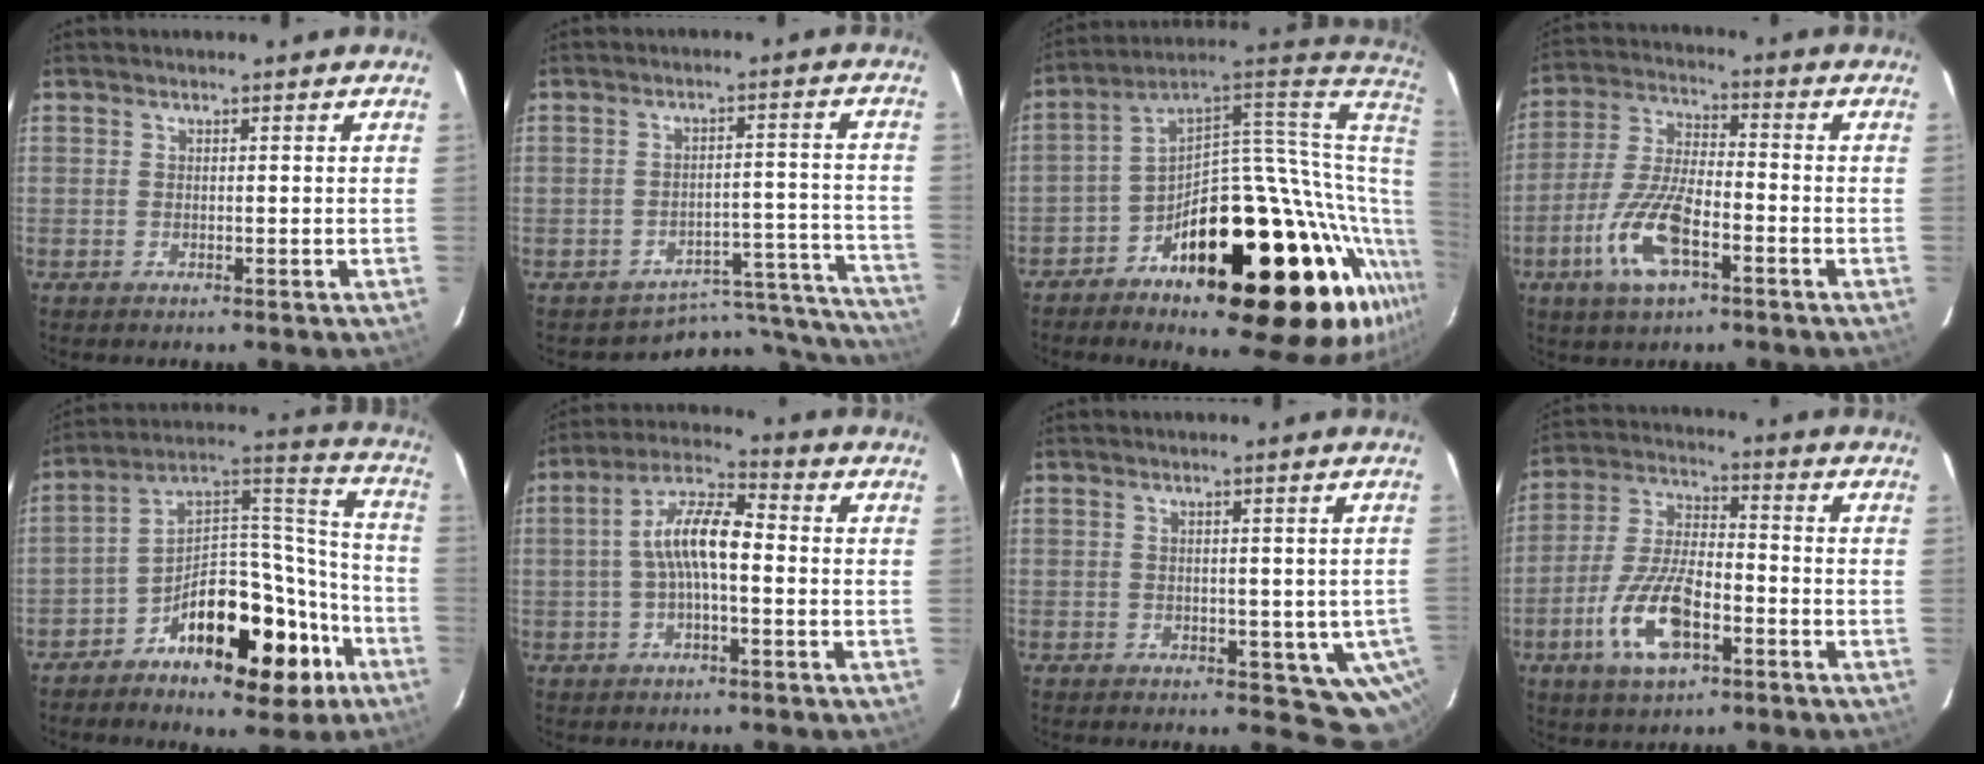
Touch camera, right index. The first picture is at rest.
{"total": 15.3, "force": [-14.5, 4.6, 1.6], "torque": [0.009, 0.056, -0.187]}
{"total": 29.3, "force": [-2.5, 12.0, 26.6], "torque": [-0.381, 0.013, -0.029]}
{"total": 12.8, "force": [-5.9, 4.5, 10.5], "torque": [-0.226, -0.007, -0.113]}
{"total": 19.9, "force": [-12.1, 10.1, 12.2], "torque": [-0.184, 0.060, -0.176]}
{"total": 8.7, "force": [-0.9, 2.7, 8.2], "torque": [-0.166, 0.021, -0.018]}
{"total": 6.2, "force": [-1.6, 4.6, 3.9], "torque": [-0.029, 0.012, -0.008]}
{"total": 13.4, "force": [-5.9, 5.4, 10.8], "torque": [-0.233, -0.006, -0.108]}